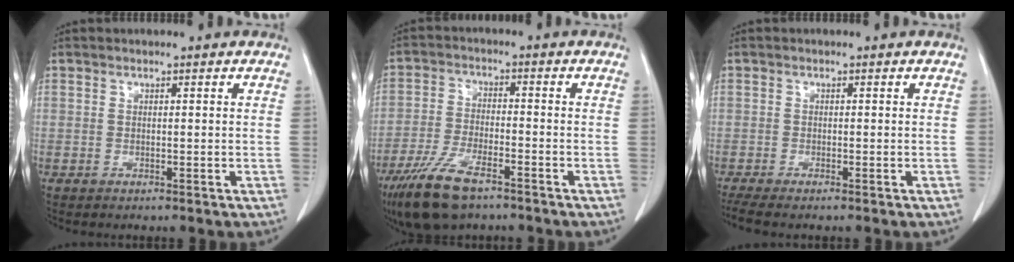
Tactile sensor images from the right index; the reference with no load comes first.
{"total": 10.3, "force": [-7.1, 3.0, 6.9], "torque": [-0.141, -0.018, -0.127]}
{"total": 4.0, "force": [-3.3, 0.3, 2.2], "torque": [-0.038, -0.009, -0.057]}